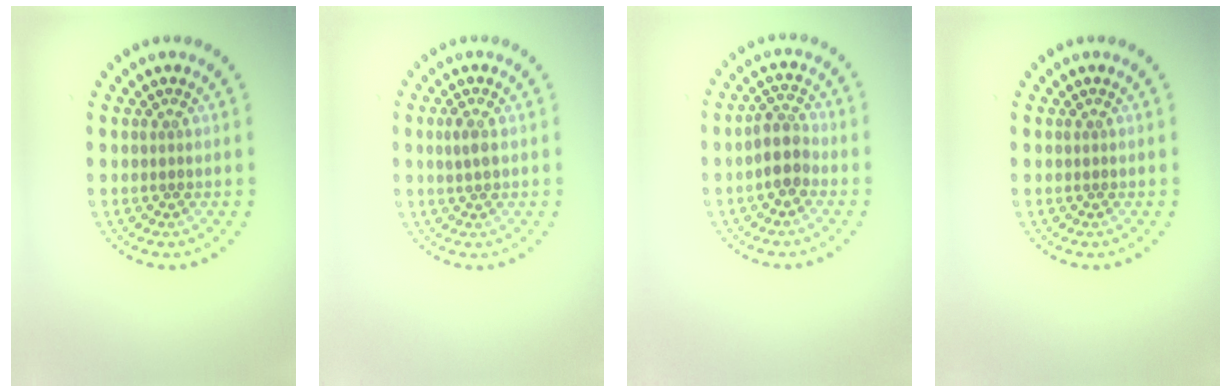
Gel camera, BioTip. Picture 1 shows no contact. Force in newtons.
{"total": 1.5, "press": 1.5, "slide": 0.2}
{"total": 2.7, "press": 2.4, "slide": 1.2}
{"total": 0.0}